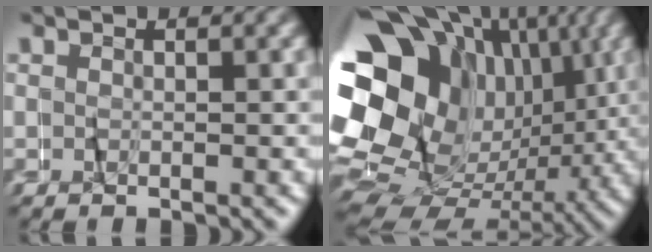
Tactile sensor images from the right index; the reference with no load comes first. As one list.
[{"total": 22.5, "force": [0.6, 17.1, 14.5], "torque": [-0.253, -0.016, 0.005]}]